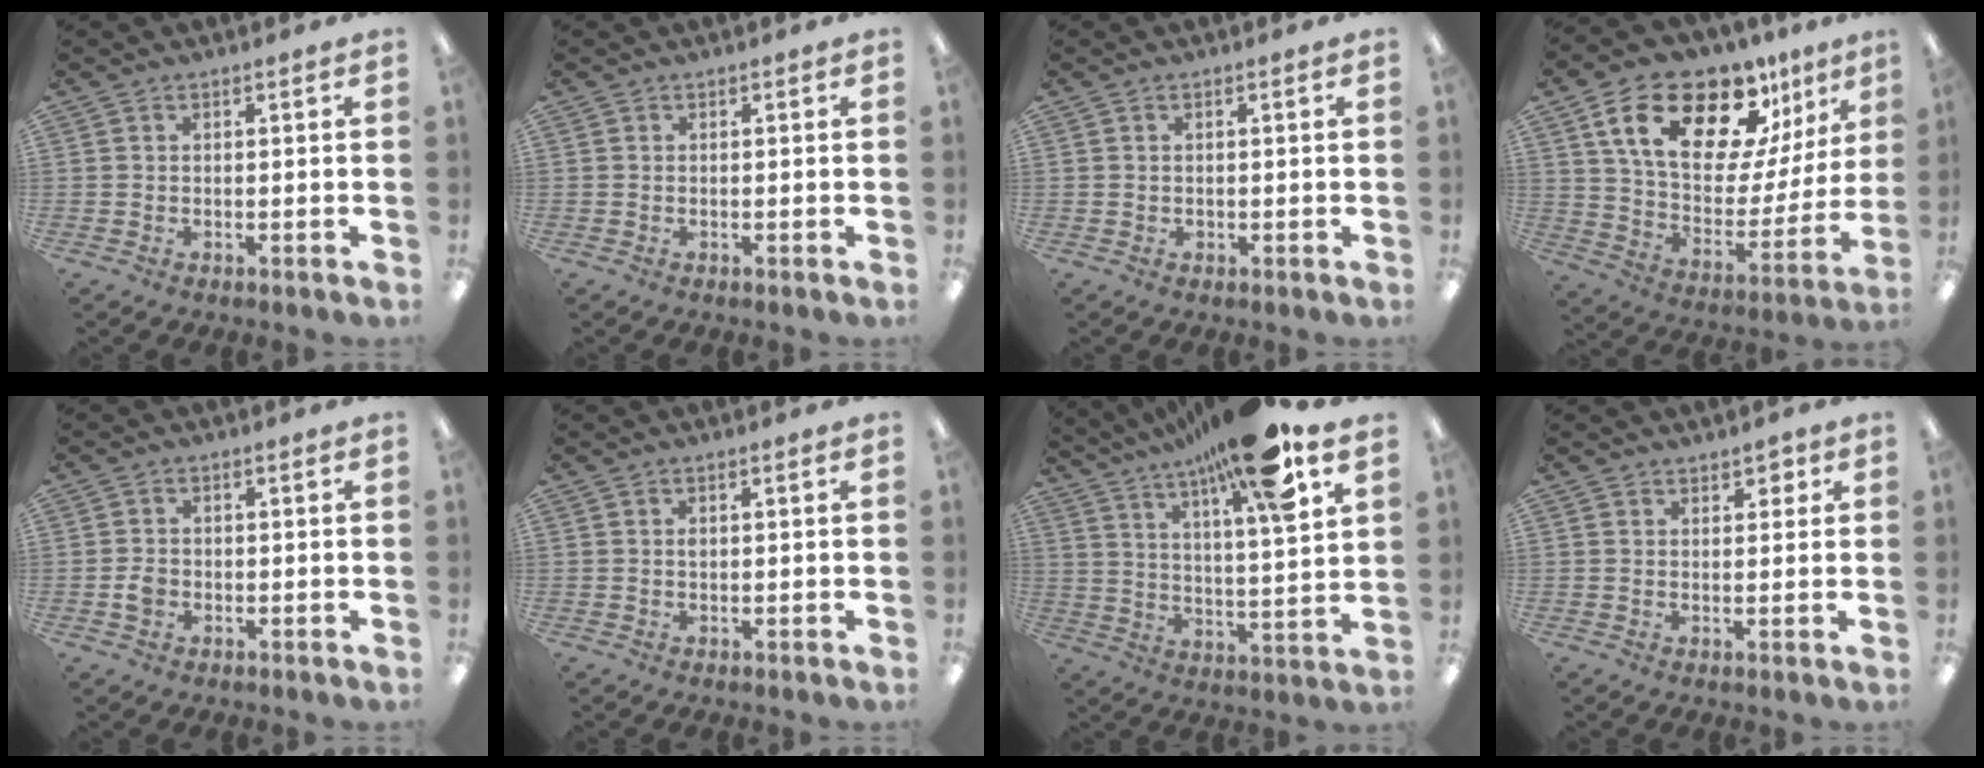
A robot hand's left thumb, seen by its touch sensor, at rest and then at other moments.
{"total": 0.0}
{"total": 0.7, "force": [0.1, 0.5, 0.5], "torque": [-0.009, 0.005, 0.001]}
{"total": 22.8, "force": [14.5, 10.9, 13.9], "torque": [-0.232, -0.083, 0.250]}
{"total": 2.6, "force": [-0.5, 2.0, 1.6], "torque": [-0.028, 0.005, -0.010]}
{"total": 1.0, "force": [0.2, 0.4, 0.9], "torque": [-0.019, 0.003, 0.002]}
{"total": 16.3, "force": [11.9, 2.1, 10.9], "torque": [-0.191, -0.061, 0.188]}
{"total": 2.1, "force": [1.5, 1.2, 0.8], "torque": [0.001, -0.005, 0.023]}